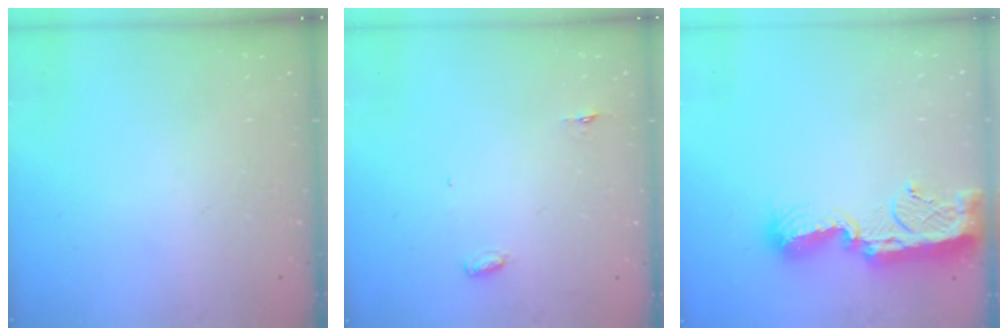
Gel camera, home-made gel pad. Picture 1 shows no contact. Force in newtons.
{"total": 3.0, "press": 2.8, "slide": 0.9}
{"total": 12.6, "press": 12.5, "slide": 1.0}